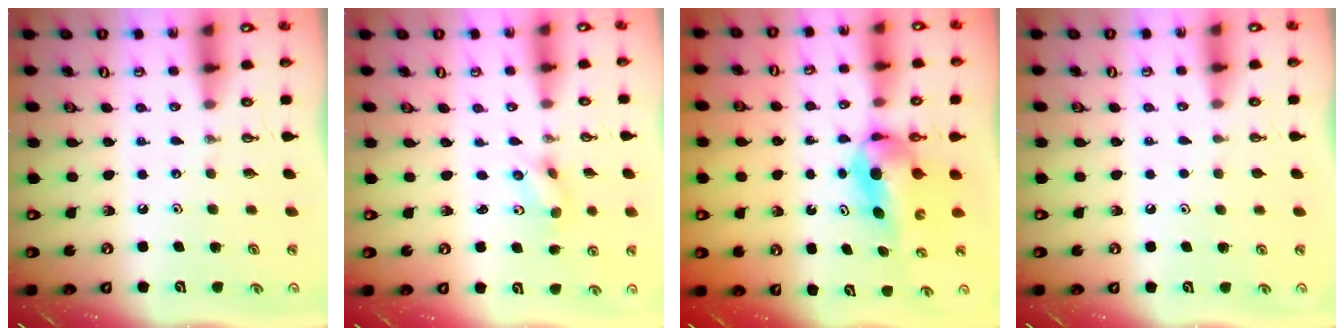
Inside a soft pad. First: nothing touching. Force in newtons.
{"total": 2.5, "press": 2.3, "slide": 0.9}
{"total": 5.5, "press": 5.2, "slide": 1.8}
{"total": 1.2, "press": 0.5, "slide": 1.0}